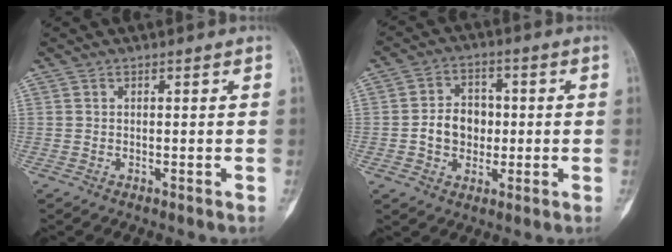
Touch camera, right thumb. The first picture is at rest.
{"total": 7.8, "force": [-0.6, 6.3, 4.6], "torque": [-0.041, 0.018, -0.014]}